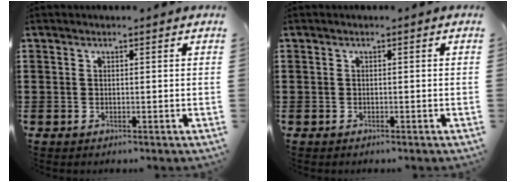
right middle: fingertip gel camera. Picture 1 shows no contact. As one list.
[{"total": 0.0}]